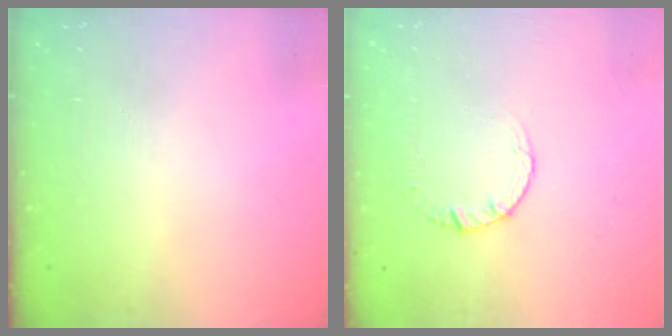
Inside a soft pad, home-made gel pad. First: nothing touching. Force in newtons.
{"total": 2.5, "press": 2.5, "slide": 0.2}